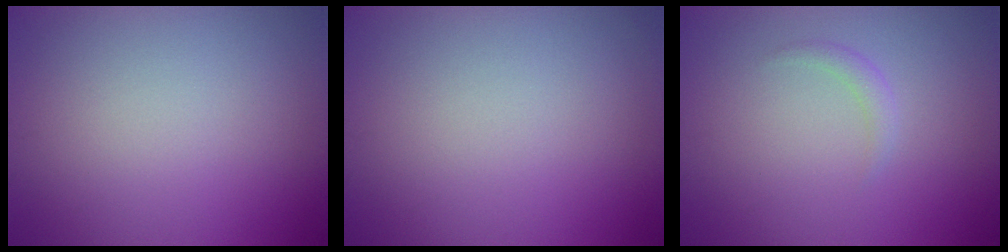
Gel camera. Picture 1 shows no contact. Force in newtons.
{"total": 0.0}
{"total": 1.0, "press": 1.0, "slide": 0.0}